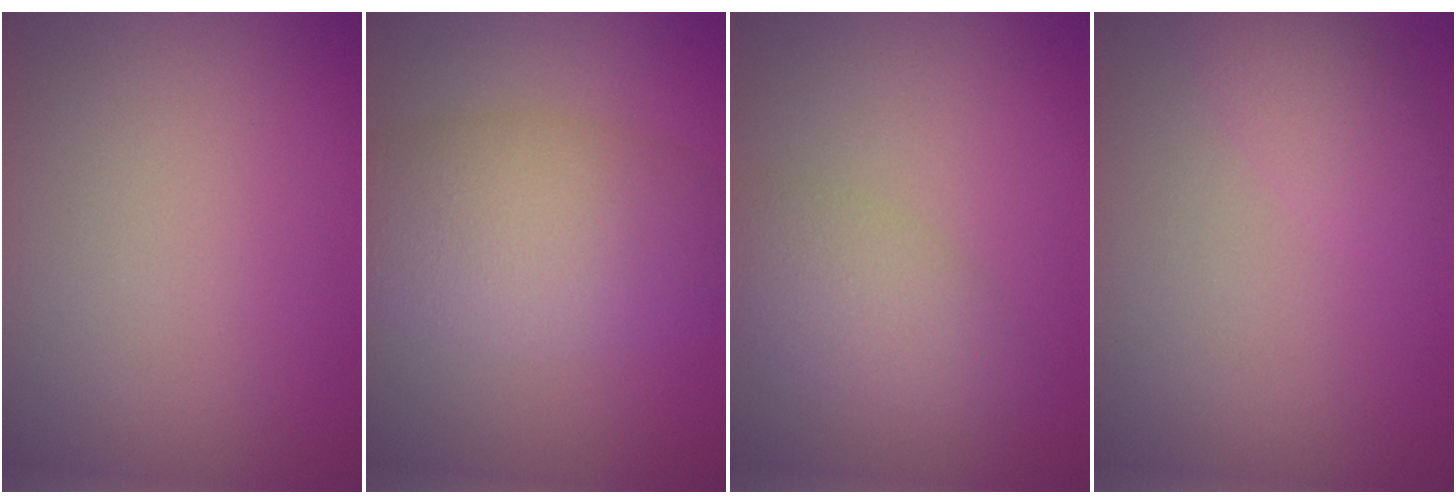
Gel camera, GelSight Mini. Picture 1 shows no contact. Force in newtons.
{"total": 7.6, "press": 7.5, "slide": 0.6}
{"total": 3.4, "press": 3.4, "slide": 0.0}
{"total": 2.3, "press": 2.3, "slide": 0.2}